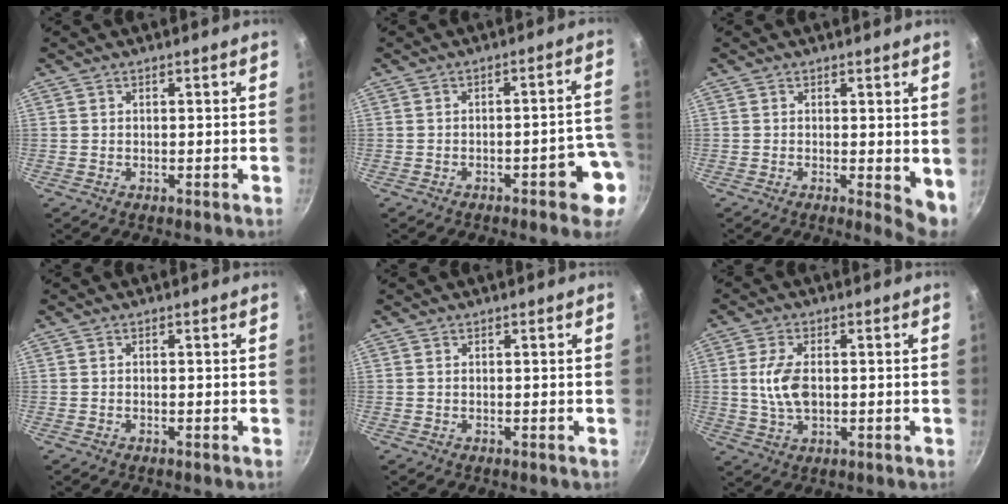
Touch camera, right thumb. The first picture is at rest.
{"total": 7.2, "force": [-2.9, 2.5, 6.1], "torque": [-0.052, 0.039, -0.030]}
{"total": 5.0, "force": [0.3, 2.0, 4.6], "torque": [-0.054, -0.010, 0.006]}
{"total": 0.0}
{"total": 0.0}
{"total": 7.4, "force": [0.3, 4.1, 6.2], "torque": [-0.120, 0.003, 0.004]}